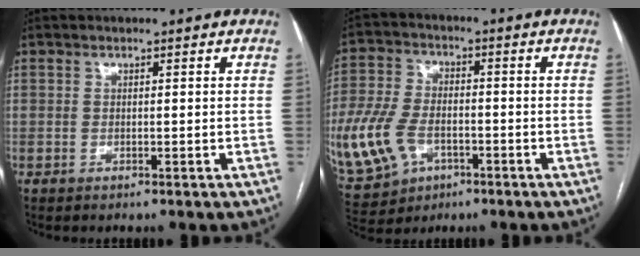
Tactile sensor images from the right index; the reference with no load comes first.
{"total": 17.0, "force": [-5.4, 11.9, 10.8], "torque": [-0.291, -0.001, -0.088]}